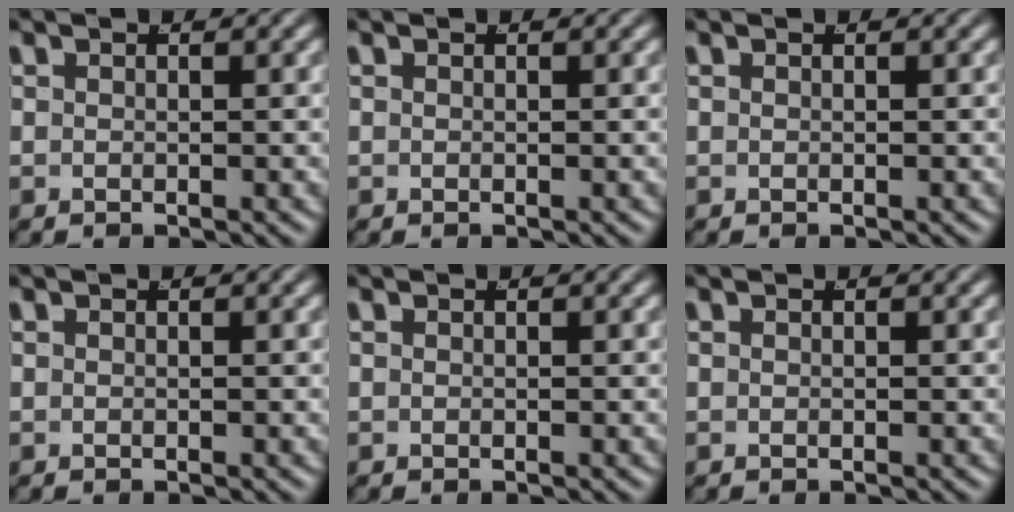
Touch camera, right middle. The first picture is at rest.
{"total": 0.0}
{"total": 0.0}
{"total": 0.0}
{"total": 0.0}
{"total": 0.0}